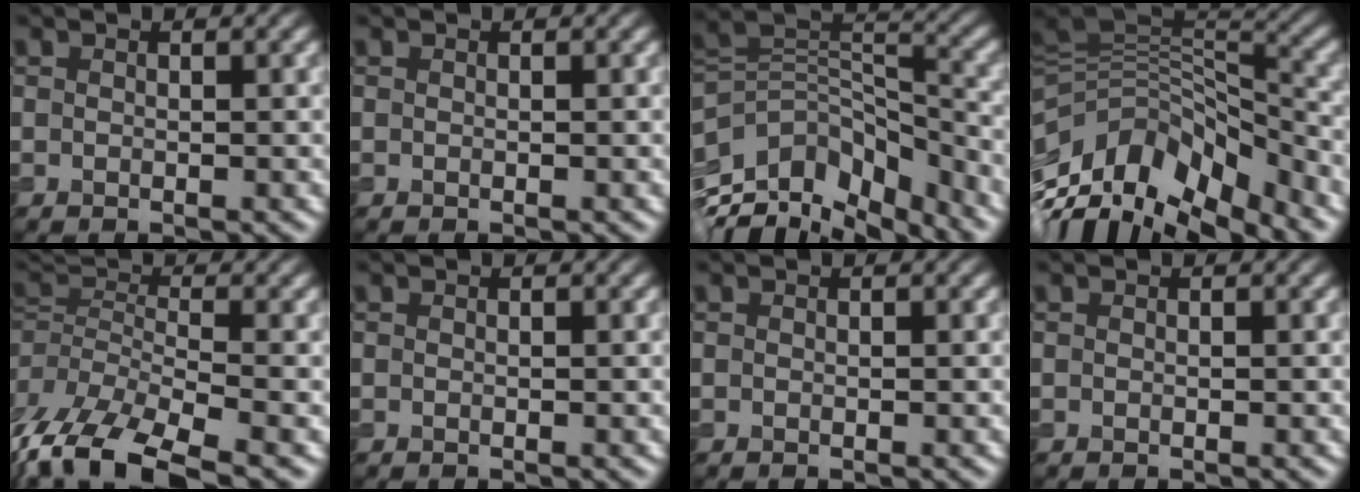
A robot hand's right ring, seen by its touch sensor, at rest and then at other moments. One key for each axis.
{"total": 0.0}
{"total": 10.3, "fx": -6.6, "fy": 5.9, "fz": 5.3, "tx": -0.114, "ty": 0.020, "tz": -0.114}
{"total": 12.0, "fx": -6.3, "fy": 6.4, "fz": 7.9, "tx": -0.160, "ty": 0.021, "tz": -0.114}
{"total": 11.1, "fx": -7.4, "fy": 3.4, "fz": 7.6, "tx": -0.156, "ty": -0.010, "tz": -0.134}
{"total": 0.0}
{"total": 0.0}
{"total": 0.0}